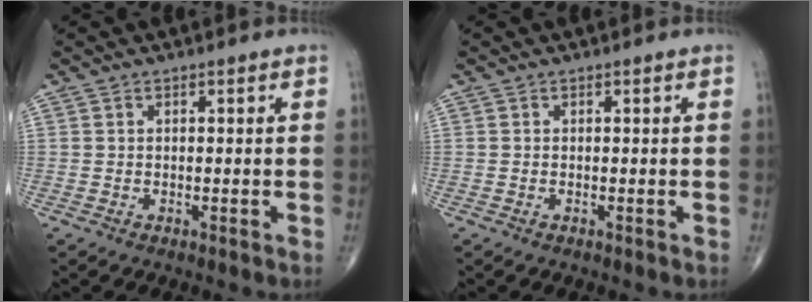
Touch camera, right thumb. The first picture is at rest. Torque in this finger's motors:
{"motor_torque": [0.17, -0.23, -0.26, 0.02, -0.03]}